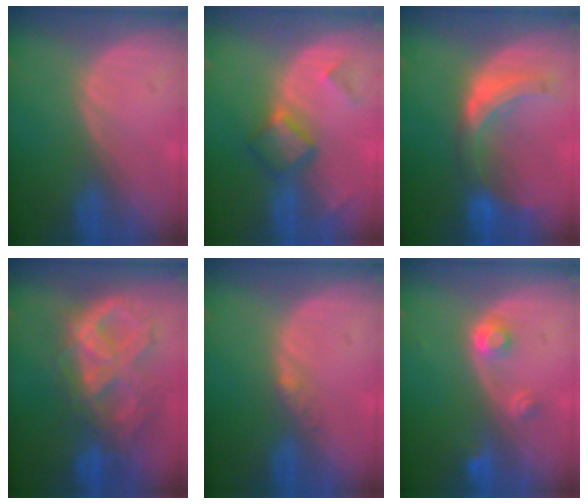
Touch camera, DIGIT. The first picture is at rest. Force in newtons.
{"total": 5.3, "press": 5.0, "slide": 2.0}
{"total": 7.8, "press": 6.9, "slide": 3.7}
{"total": 10.6, "press": 8.9, "slide": 5.7}
{"total": 1.6, "press": 1.3, "slide": 0.9}
{"total": 3.0, "press": 2.8, "slide": 1.0}